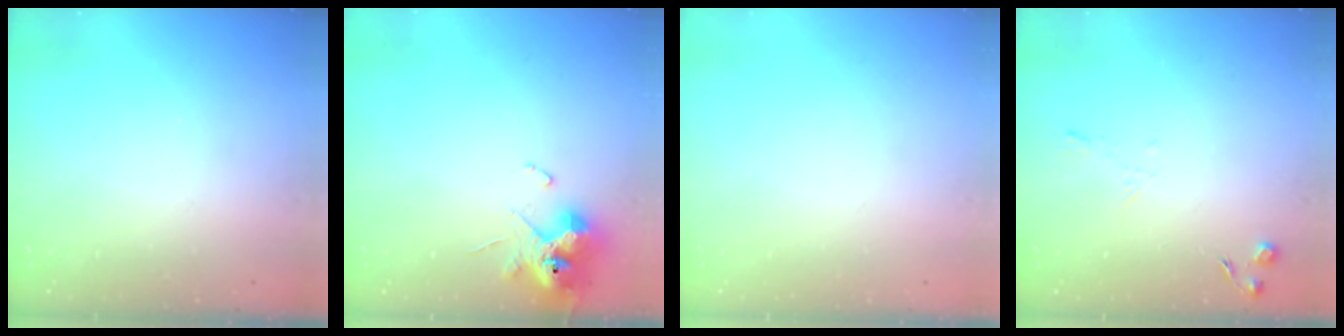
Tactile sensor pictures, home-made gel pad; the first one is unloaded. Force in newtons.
{"total": 10.2, "press": 10.2, "slide": 1.0}
{"total": 0.0}
{"total": 4.7, "press": 4.6, "slide": 0.8}